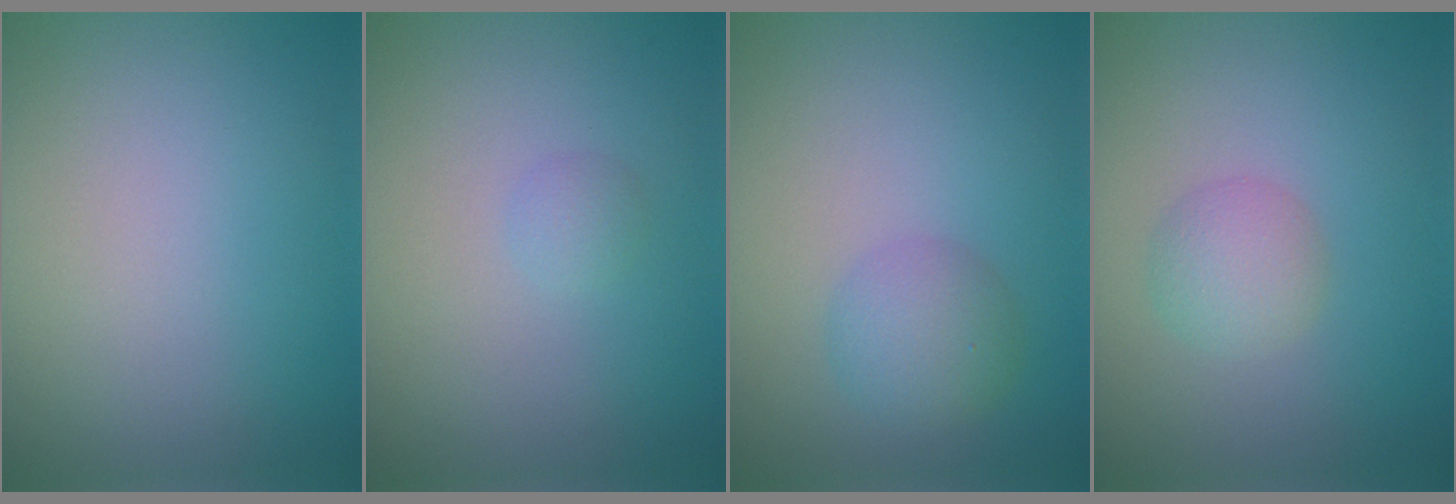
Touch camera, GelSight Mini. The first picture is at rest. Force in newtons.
{"total": 1.0, "press": 1.0, "slide": 0.0}
{"total": 2.9, "press": 2.9, "slide": 0.1}
{"total": 2.4, "press": 2.4, "slide": 0.1}